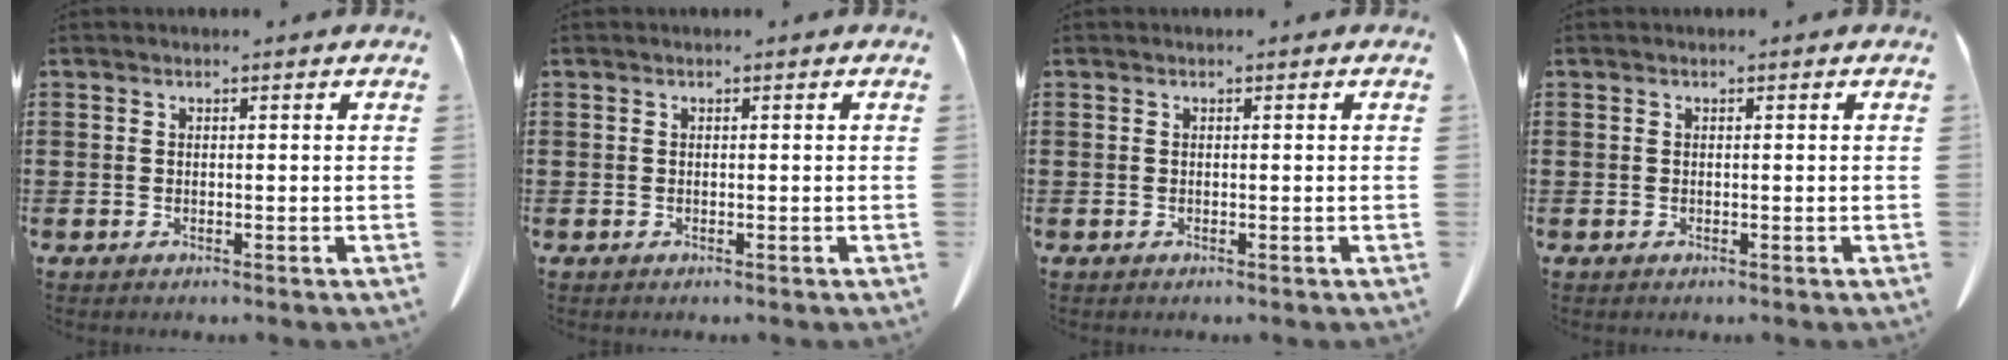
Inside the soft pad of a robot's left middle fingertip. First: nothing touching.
{"total": 0.0}
{"total": 0.0}
{"total": 0.0}